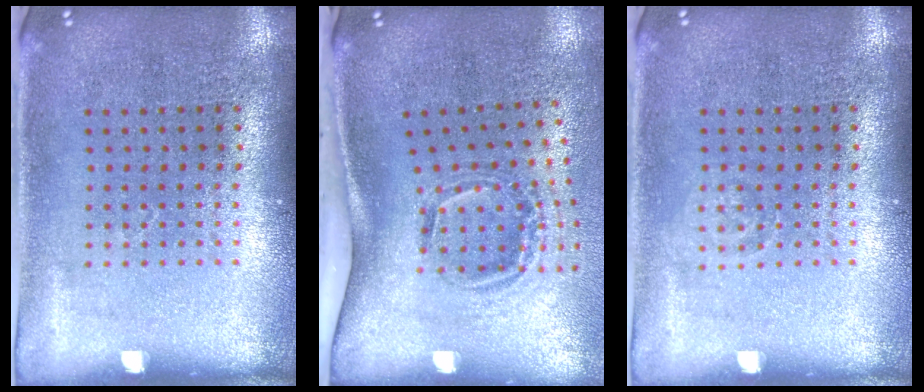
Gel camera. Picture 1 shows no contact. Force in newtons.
{"total": 2.1, "press": 1.2, "slide": 1.6}
{"total": 0.7, "press": 0.7, "slide": 0.2}